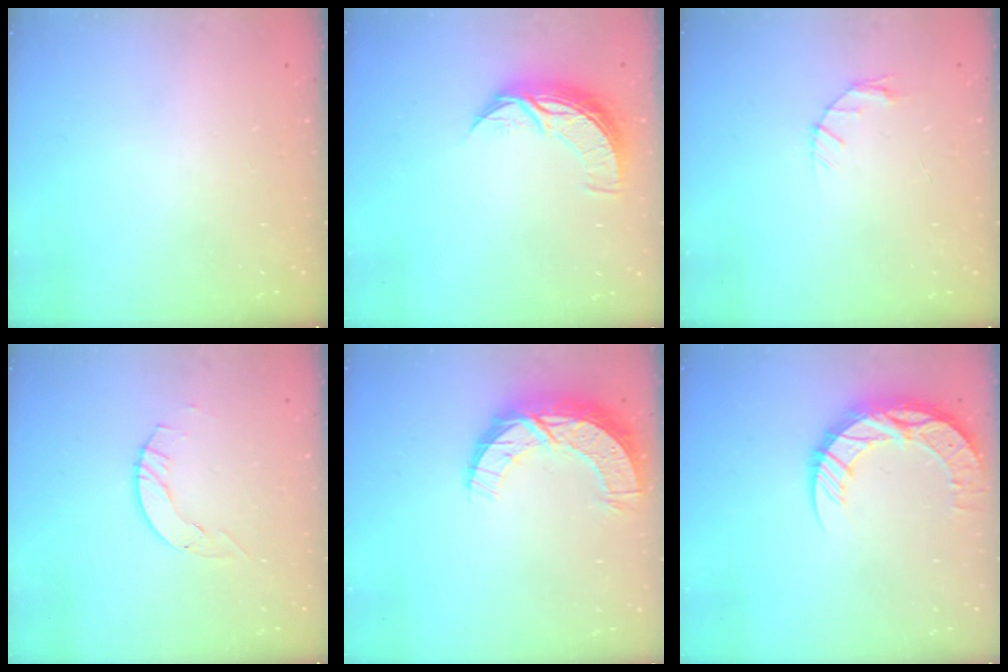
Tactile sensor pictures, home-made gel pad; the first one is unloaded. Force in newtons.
{"total": 8.2, "press": 8.2, "slide": 0.0}
{"total": 3.7, "press": 3.7, "slide": 0.5}
{"total": 2.1, "press": 2.1, "slide": 0.3}
{"total": 11.6, "press": 11.6, "slide": 0.7}
{"total": 13.3, "press": 13.2, "slide": 1.0}